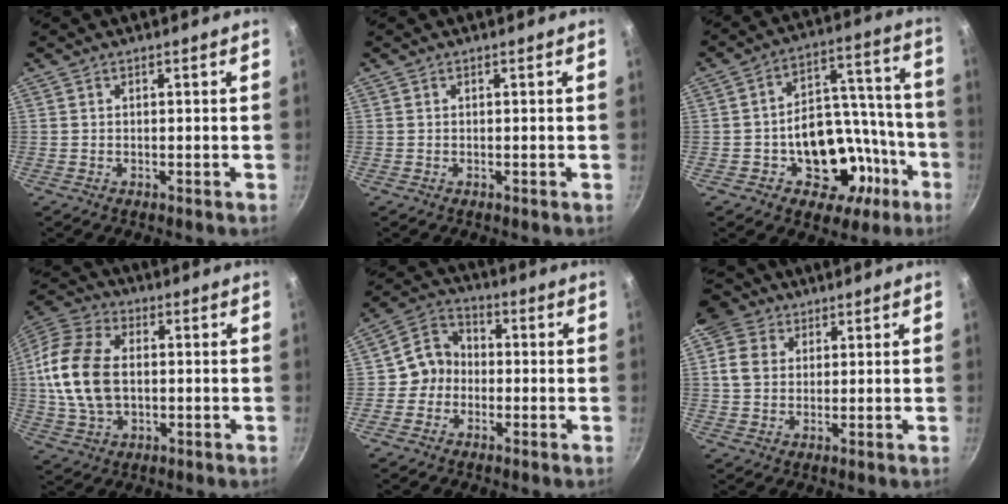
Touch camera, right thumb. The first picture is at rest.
{"total": 0.0}
{"total": 18.6, "force": [-7.0, 13.5, 10.7], "torque": [-0.102, 0.073, -0.081]}
{"total": 15.9, "force": [0.3, 10.5, 11.9], "torque": [-0.223, 0.017, -0.005]}
{"total": 7.3, "force": [-1.4, 6.6, 2.8], "torque": [-0.012, 0.025, -0.044]}
{"total": 7.3, "force": [2.6, 5.9, 3.4], "torque": [-0.034, 0.003, 0.039]}